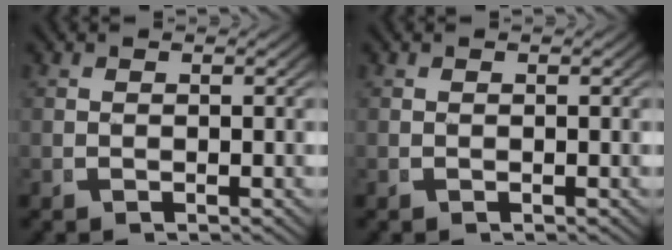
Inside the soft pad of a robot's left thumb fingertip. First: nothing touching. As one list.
[{"total": 0.0}]